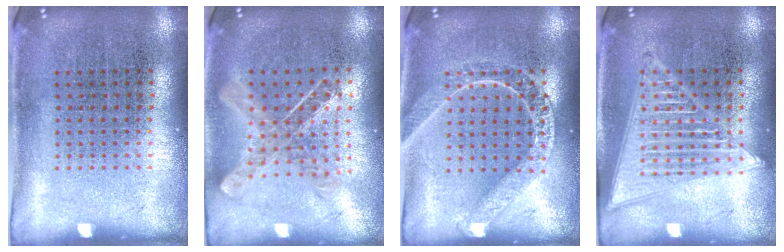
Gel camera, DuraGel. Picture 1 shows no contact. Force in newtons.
{"total": 1.0, "press": 1.0, "slide": 0.2}
{"total": 2.5, "press": 2.5, "slide": 0.4}
{"total": 2.9, "press": 2.8, "slide": 0.4}